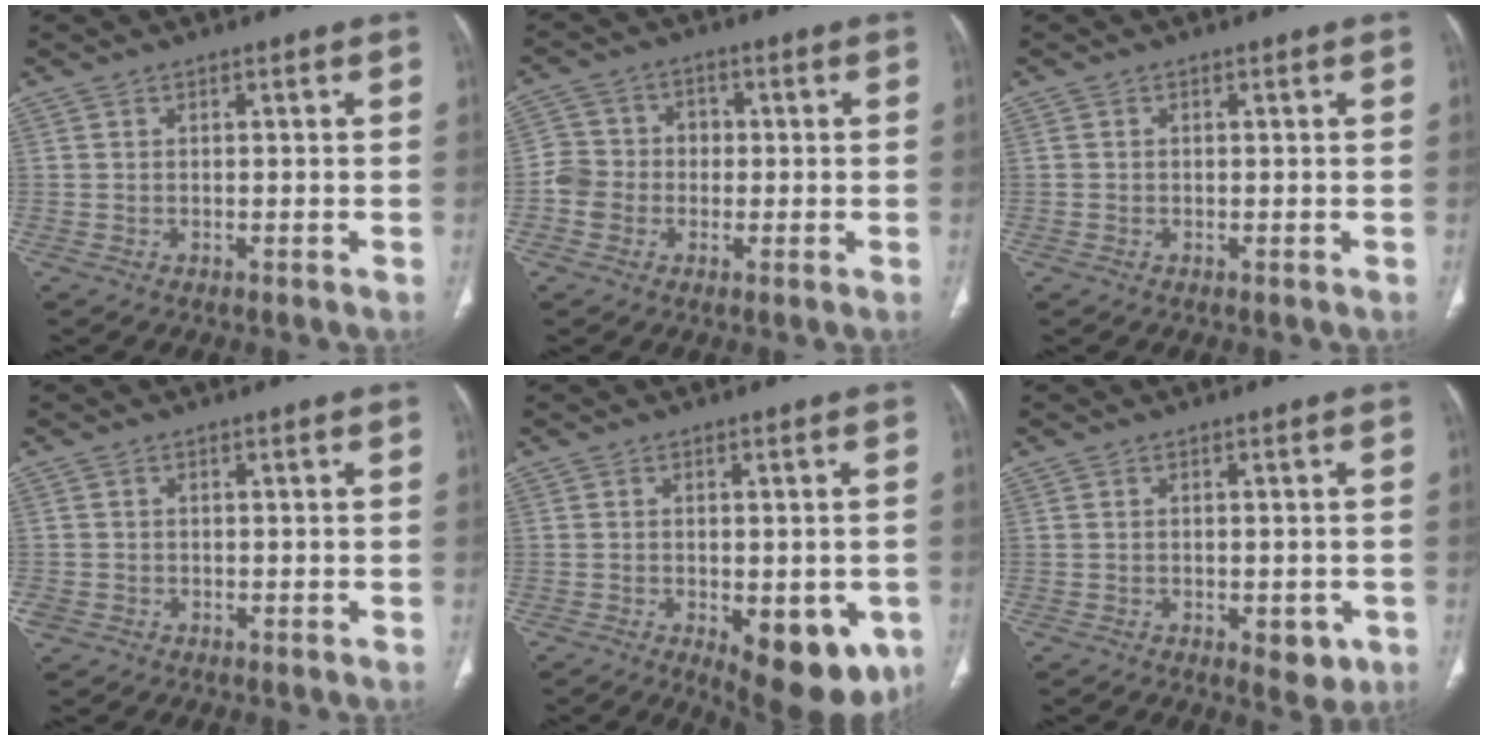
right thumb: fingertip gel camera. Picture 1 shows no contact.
{"total": 6.5, "force": [-1.2, 6.0, 2.2], "torque": [-0.019, 0.026, -0.032]}
{"total": 0.0}
{"total": 2.3, "force": [-0.8, 2.0, 0.8], "torque": [-0.017, 0.006, -0.014]}
{"total": 13.5, "force": [-4.7, 6.3, 11.0], "torque": [-0.120, -0.005, -0.047]}
{"total": 4.7, "force": [-1.7, 2.5, 3.5], "torque": [-0.024, -0.001, -0.013]}